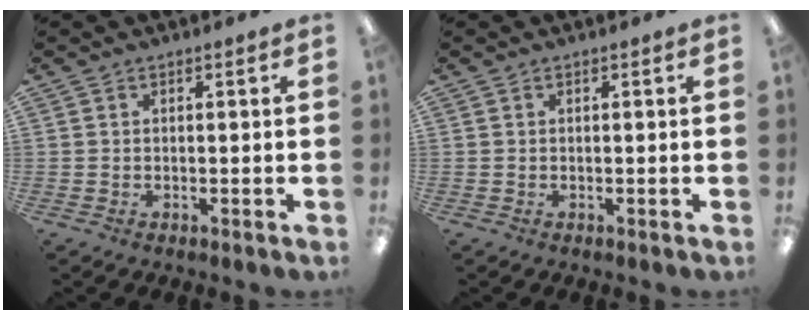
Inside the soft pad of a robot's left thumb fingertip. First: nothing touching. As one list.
[{"total": 0.0}]